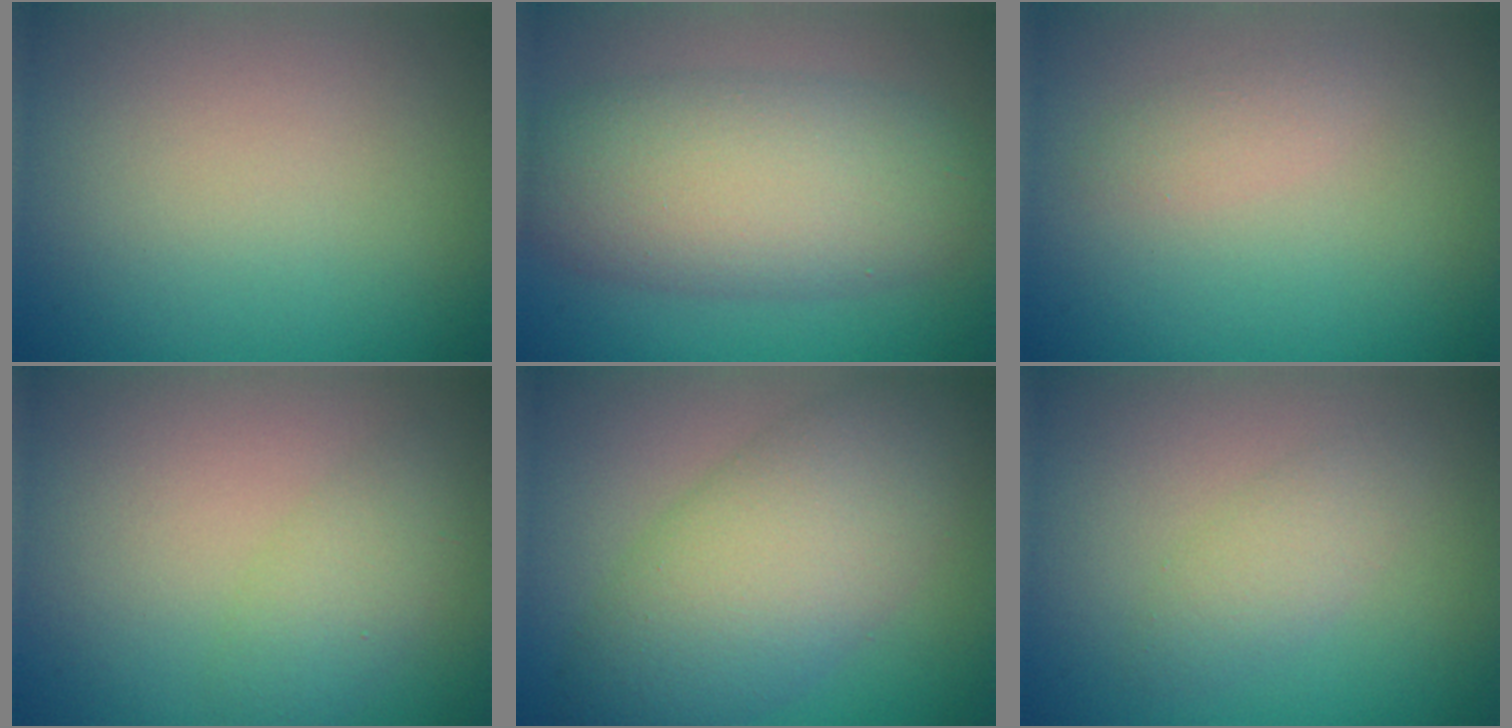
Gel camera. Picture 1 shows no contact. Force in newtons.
{"total": 7.8, "press": 7.8, "slide": 0.2}
{"total": 1.2, "press": 1.2, "slide": 0.0}
{"total": 2.7, "press": 2.7, "slide": 0.1}
{"total": 8.1, "press": 8.1, "slide": 0.3}
{"total": 2.0, "press": 2.0, "slide": 0.1}